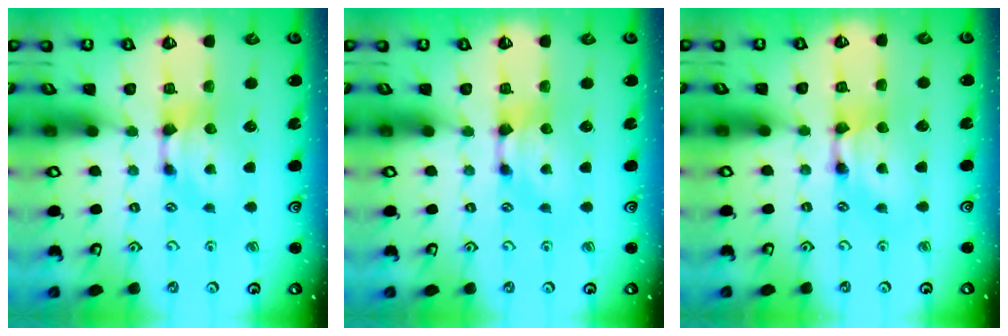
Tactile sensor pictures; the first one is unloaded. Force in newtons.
{"total": 0.0}
{"total": 1.9, "press": 1.9, "slide": 0.2}